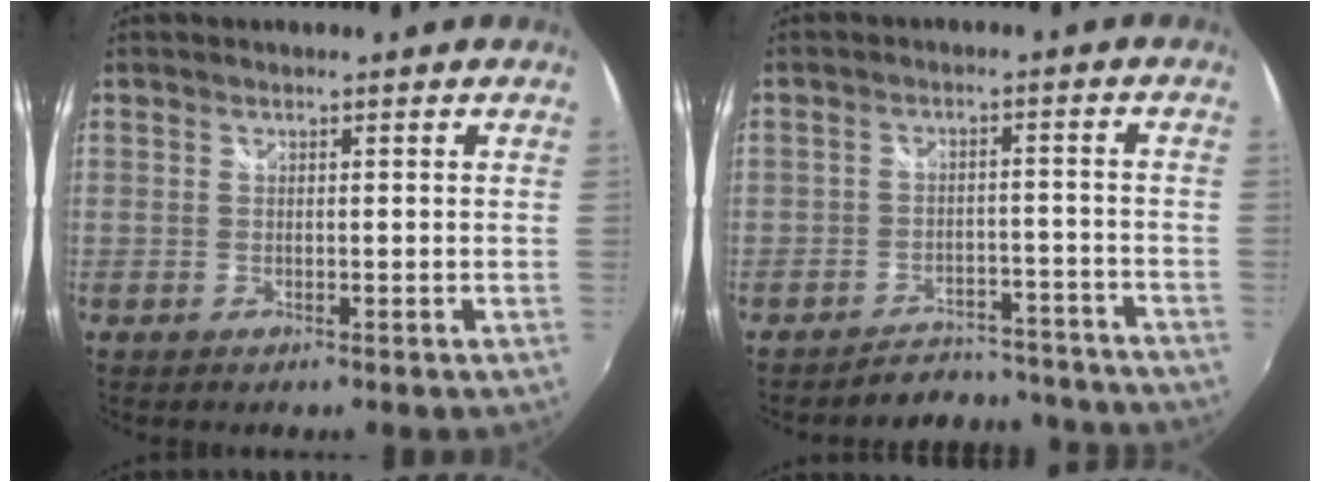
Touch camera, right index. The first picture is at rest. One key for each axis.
{"total": 11.7, "fx": -11.4, "fy": 2.2, "fz": 0.9, "tx": -0.015, "ty": 0.026, "tz": -0.134}